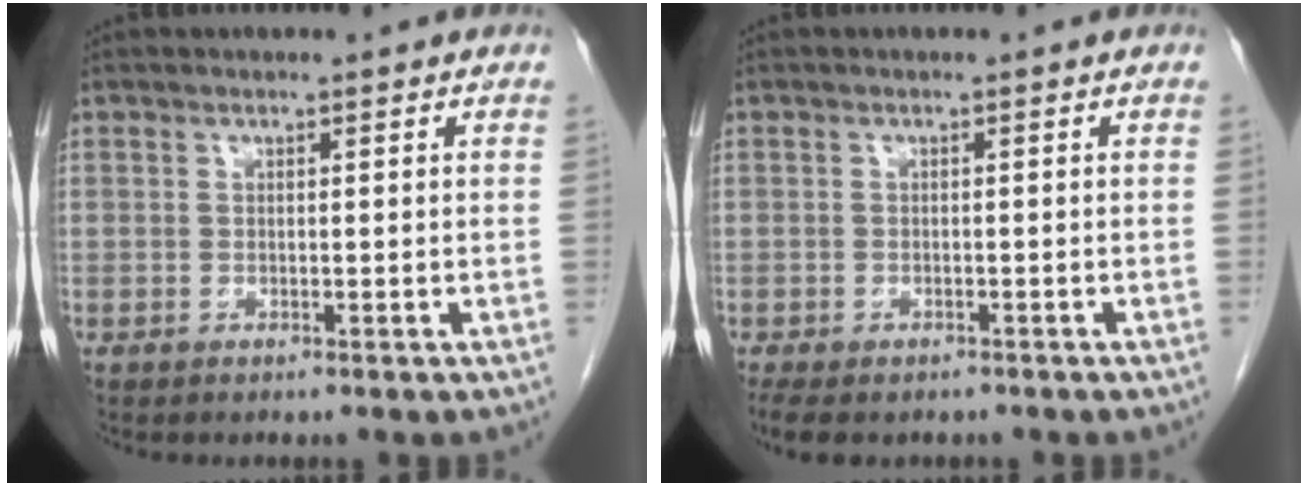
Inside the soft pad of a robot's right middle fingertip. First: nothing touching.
{"total": 7.4, "force": [-5.5, 3.5, 3.4], "torque": [-0.064, -0.010, -0.078]}